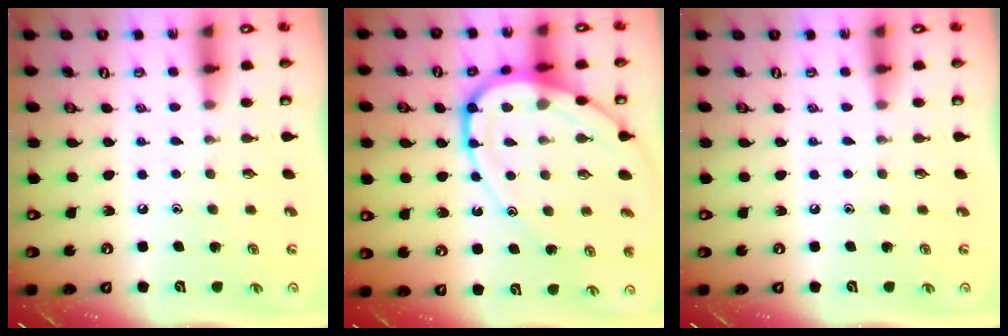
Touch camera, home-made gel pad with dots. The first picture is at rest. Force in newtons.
{"total": 15.0, "press": 14.9, "slide": 1.6}
{"total": 0.0}